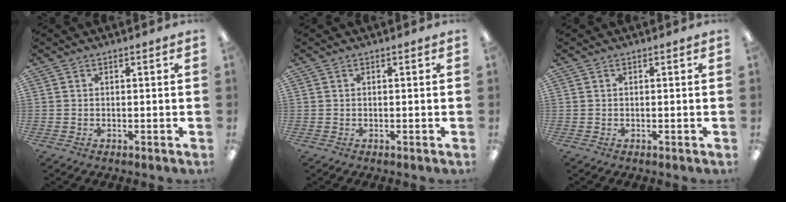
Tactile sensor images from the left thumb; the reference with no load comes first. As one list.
[{"total": 0.0}, {"total": 0.0}]